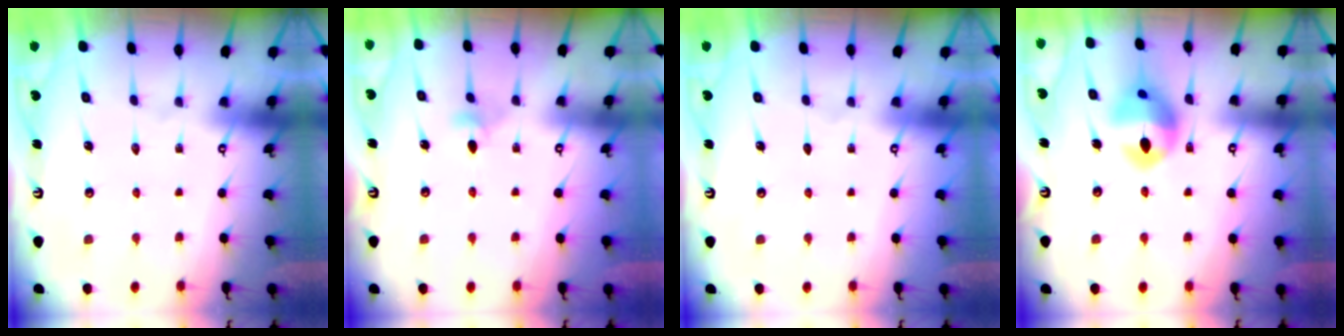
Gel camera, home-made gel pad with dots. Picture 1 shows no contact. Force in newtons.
{"total": 2.9, "press": 2.8, "slide": 0.6}
{"total": 0.0}
{"total": 14.0, "press": 13.9, "slide": 1.5}